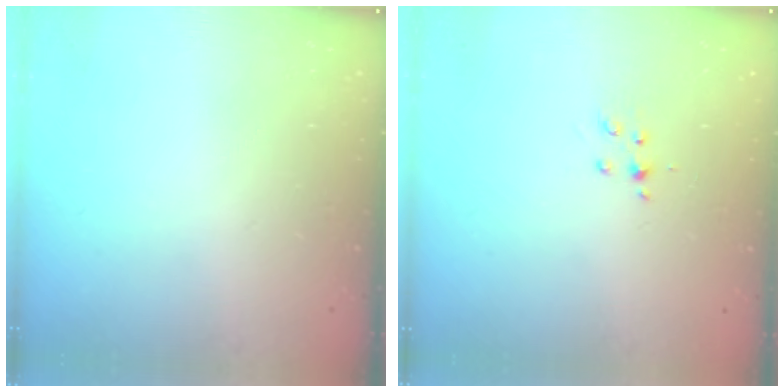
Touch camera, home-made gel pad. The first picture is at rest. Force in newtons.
{"total": 3.8, "press": 3.6, "slide": 1.3}